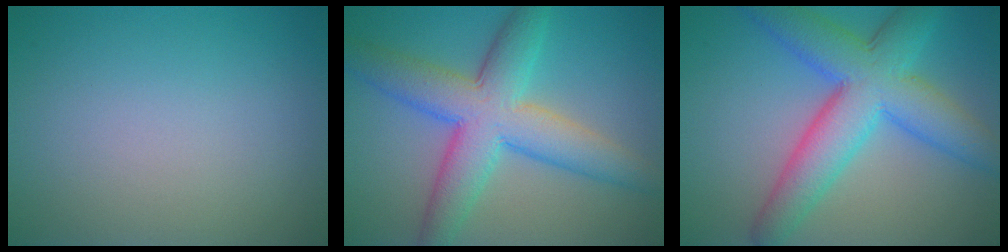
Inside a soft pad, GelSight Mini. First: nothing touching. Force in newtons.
{"total": 8.4, "press": 8.4, "slide": 0.3}
{"total": 8.9, "press": 8.9, "slide": 0.2}